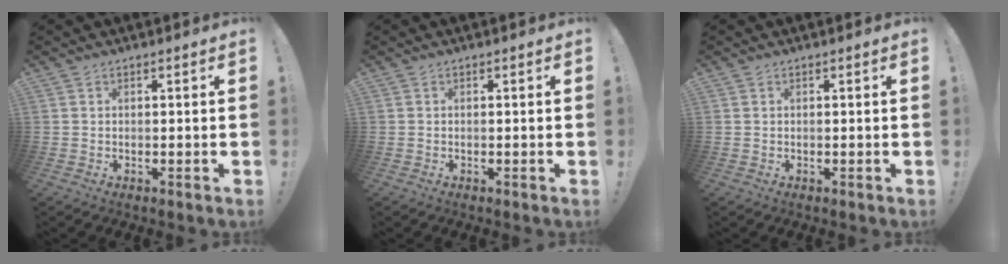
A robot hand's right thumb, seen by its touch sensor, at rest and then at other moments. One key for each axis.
{"total": 0.0}
{"total": 0.0}